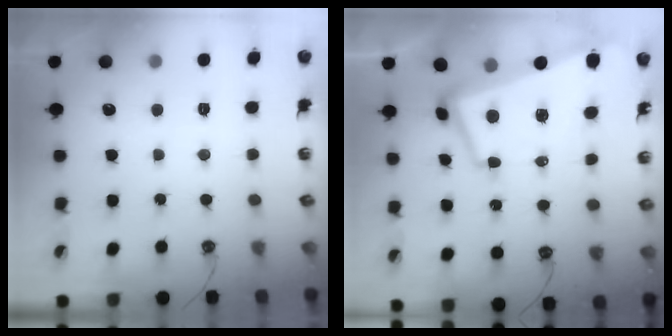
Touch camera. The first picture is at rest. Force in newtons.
{"total": 7.2, "press": 6.9, "slide": 1.8}